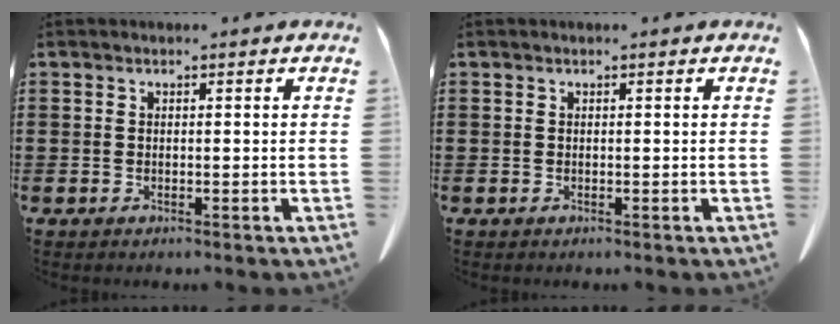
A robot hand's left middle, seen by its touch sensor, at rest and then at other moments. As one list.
[{"total": 0.0}]